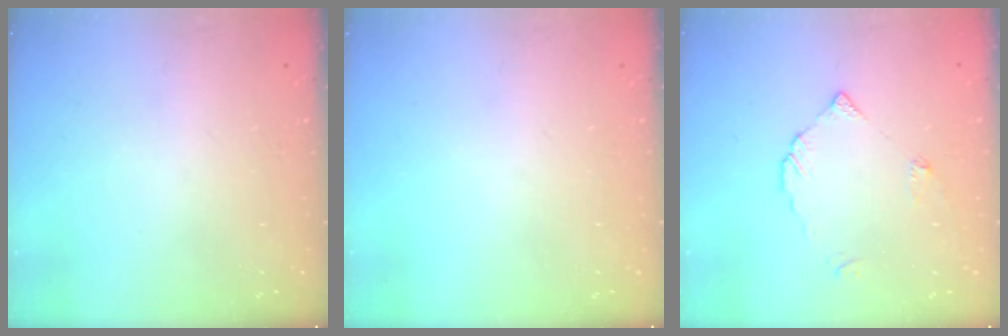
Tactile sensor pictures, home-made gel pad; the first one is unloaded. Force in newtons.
{"total": 0.0}
{"total": 3.7, "press": 3.7, "slide": 0.2}